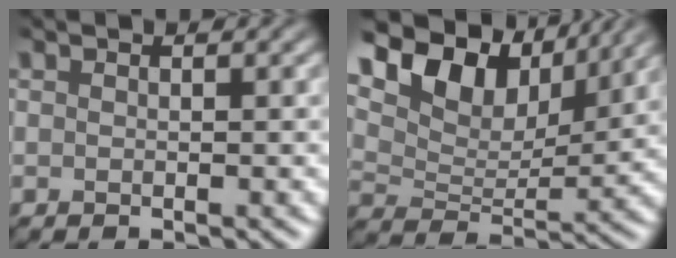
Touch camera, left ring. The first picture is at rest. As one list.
[{"total": 10.5, "force": [6.5, 5.6, 6.0], "torque": [-0.112, 0.012, 0.097]}]